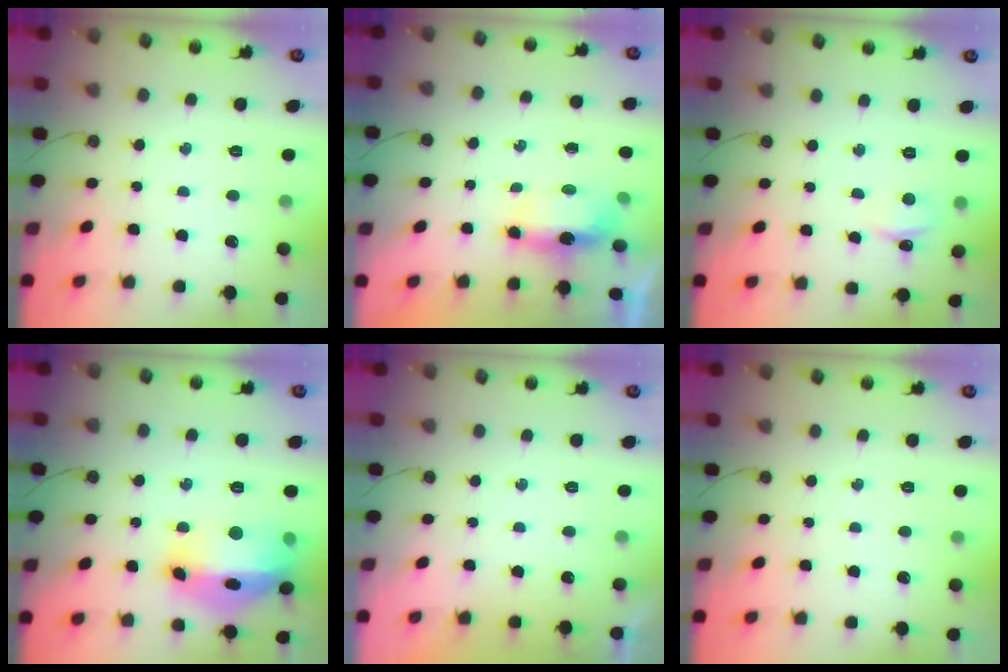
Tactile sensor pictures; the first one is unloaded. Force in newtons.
{"total": 5.7, "press": 5.7, "slide": 0.9}
{"total": 2.5, "press": 2.5, "slide": 0.4}
{"total": 21.3, "press": 19.3, "slide": 9.2}
{"total": 0.0}
{"total": 0.0}